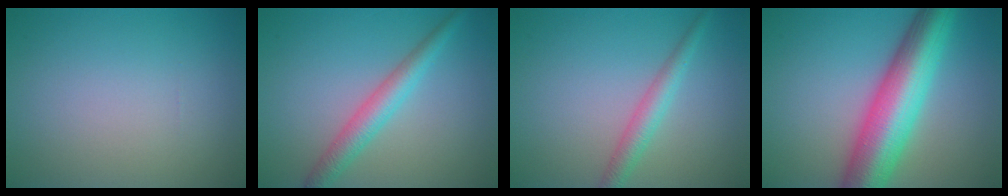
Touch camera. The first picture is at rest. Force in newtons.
{"total": 3.1, "press": 3.1, "slide": 0.1}
{"total": 2.5, "press": 2.5, "slide": 0.1}
{"total": 10.2, "press": 10.2, "slide": 0.4}